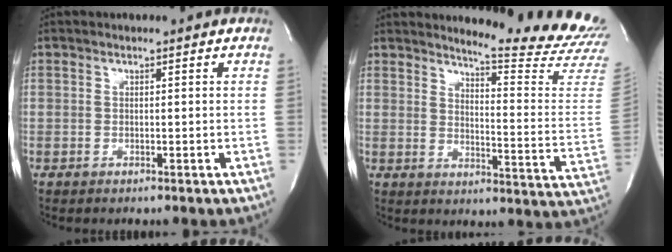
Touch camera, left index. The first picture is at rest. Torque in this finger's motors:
{"motor_torque": [-0.25, -0.06, 0.12, 0.04]}